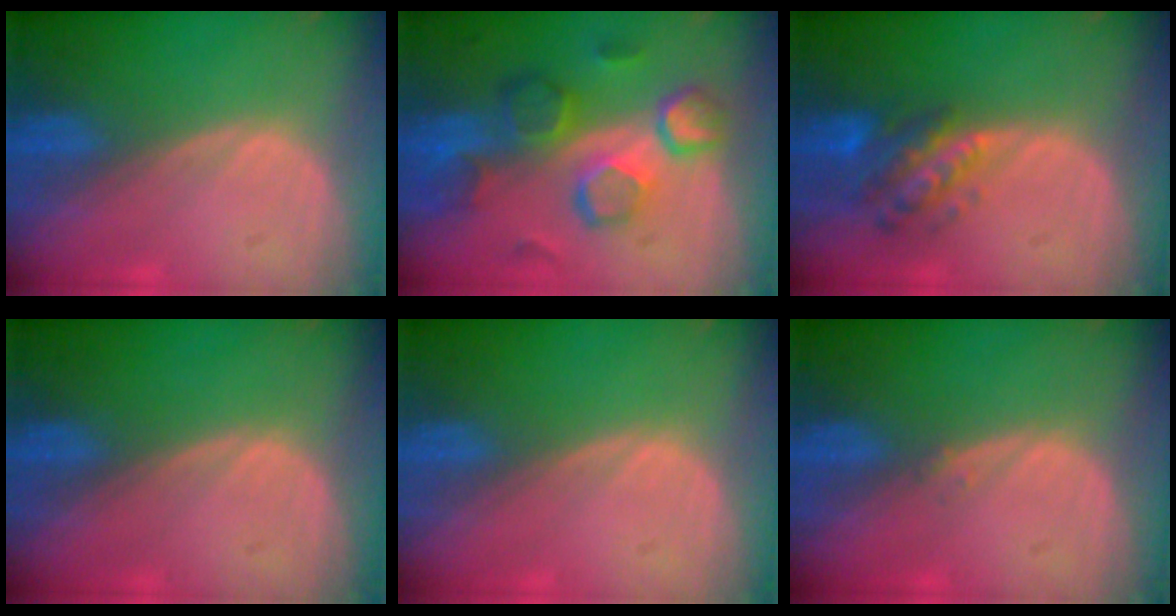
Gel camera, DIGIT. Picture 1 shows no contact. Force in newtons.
{"total": 10.6, "press": 9.2, "slide": 5.2}
{"total": 6.2, "press": 6.0, "slide": 1.5}
{"total": 0.0}
{"total": 0.0}
{"total": 0.6, "press": 0.5, "slide": 0.3}